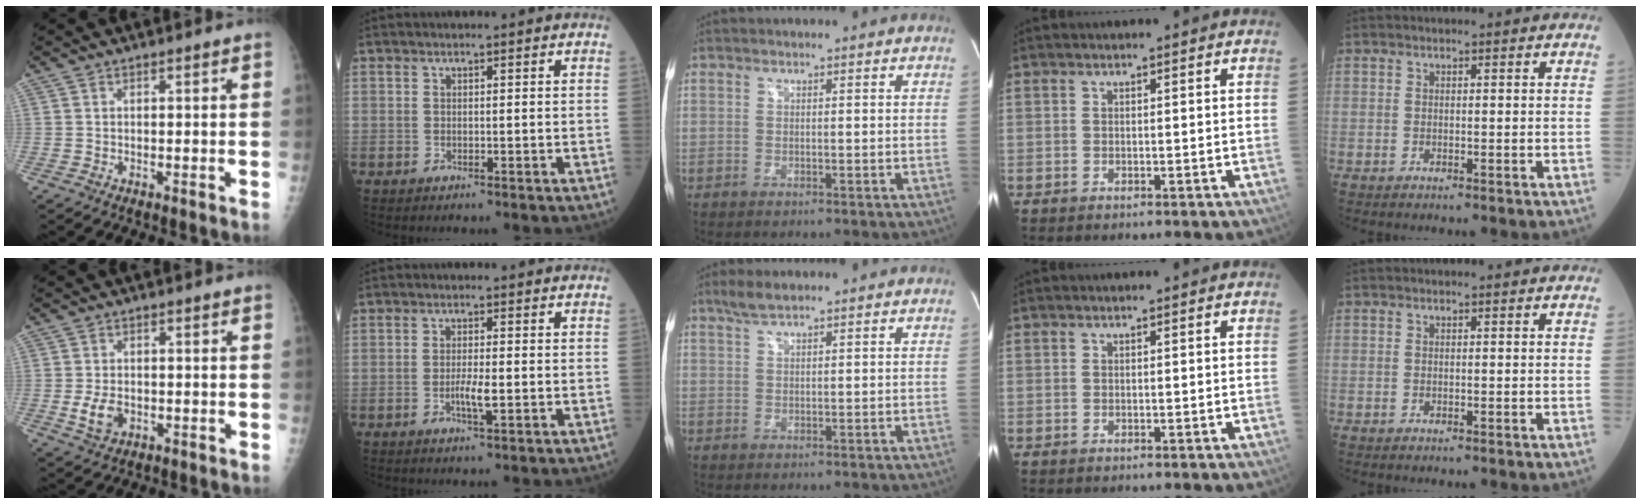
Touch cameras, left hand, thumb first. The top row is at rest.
{"thumb": {"total": 4.3, "force": [-1.0, 2.9, 3.0], "torque": [-0.054, -0.003, -0.013]}, "index": {"total": 2.5, "force": [-0.8, 0.3, 2.4], "torque": [-0.042, -0.004, -0.012]}, "middle": {"total": 3.0, "force": [2.4, 0.5, 1.8], "torque": [-0.044, 0.010, 0.049]}}